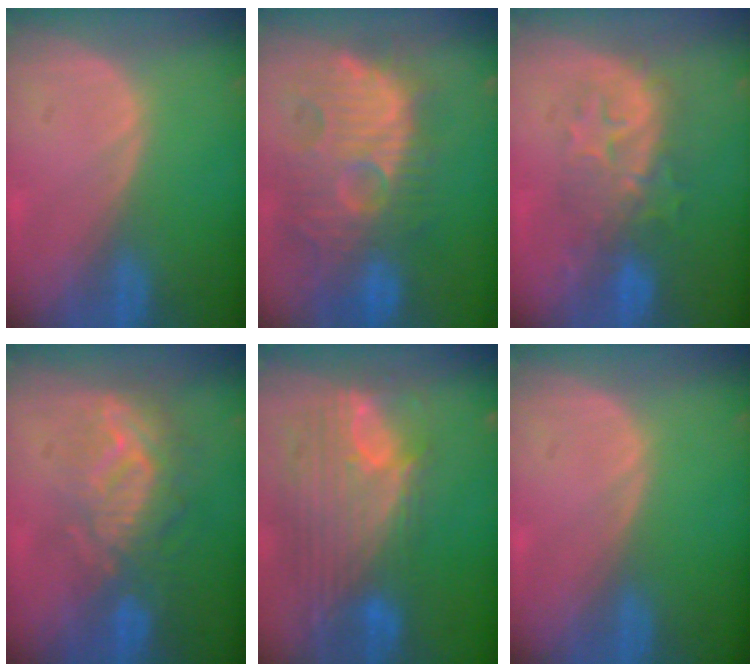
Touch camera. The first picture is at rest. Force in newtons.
{"total": 13.4, "press": 12.4, "slide": 5.0}
{"total": 7.9, "press": 7.7, "slide": 1.6}
{"total": 9.2, "press": 8.6, "slide": 3.3}
{"total": 12.1, "press": 10.2, "slide": 6.4}
{"total": 0.0}